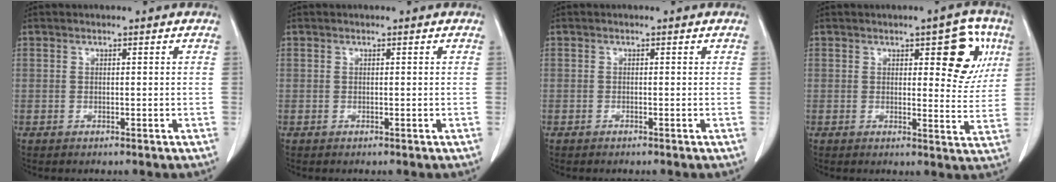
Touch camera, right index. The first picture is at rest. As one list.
[{"total": 0.0}, {"total": 0.0}, {"total": 8.5, "force": [3.5, 3.0, 7.1], "torque": [-0.072, 0.006, 0.040]}]